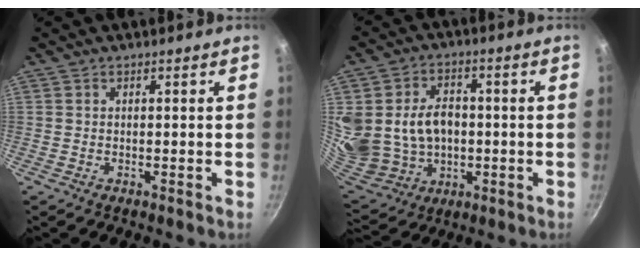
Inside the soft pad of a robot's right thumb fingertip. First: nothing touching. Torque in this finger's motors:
{"motor_torque": [-0.24, 1.14, 0.83, 0.81, 0.13]}